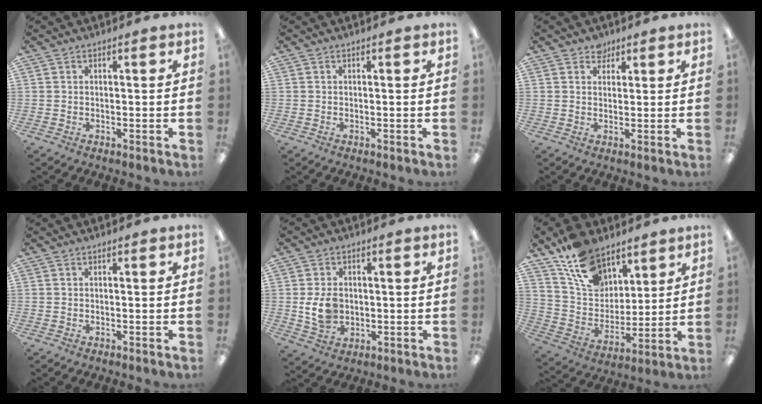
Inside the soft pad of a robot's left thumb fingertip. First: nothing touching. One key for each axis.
{"total": 0.0}
{"total": 3.0, "fx": 2.2, "fy": 2.0, "fz": 0.3, "tx": 0.005, "ty": -0.007, "tz": 0.040}
{"total": 0.0}
{"total": 7.3, "fx": -0.2, "fy": 5.5, "fz": 4.8, "tx": -0.097, "ty": -0.003, "tz": -0.005}
{"total": 15.2, "fx": 10.0, "fy": 9.6, "fz": 6.1, "tx": -0.111, "ty": -0.053, "tz": 0.193}